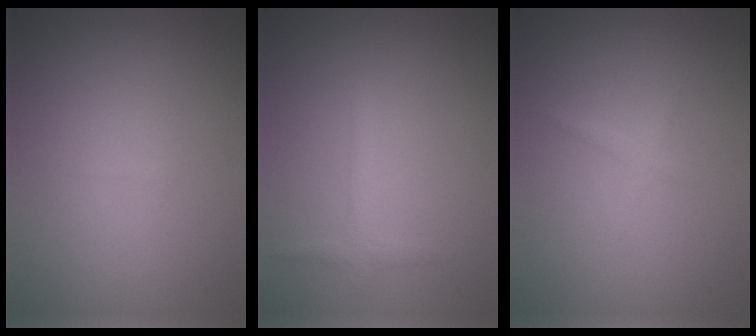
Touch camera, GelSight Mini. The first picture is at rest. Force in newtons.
{"total": 1.3, "press": 1.3, "slide": 0.0}
{"total": 0.8, "press": 0.8, "slide": 0.0}